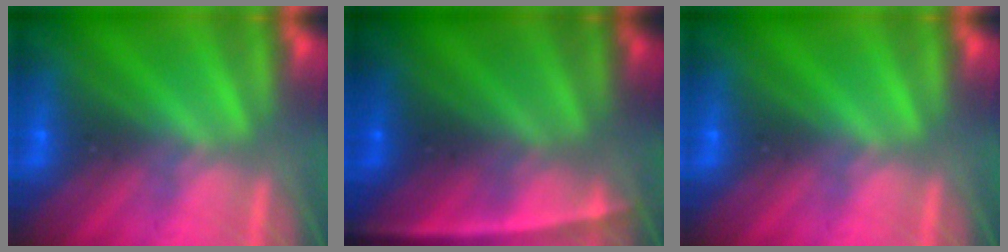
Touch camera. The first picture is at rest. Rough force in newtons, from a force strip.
{"total": 2.6}
{"total": 0.0}